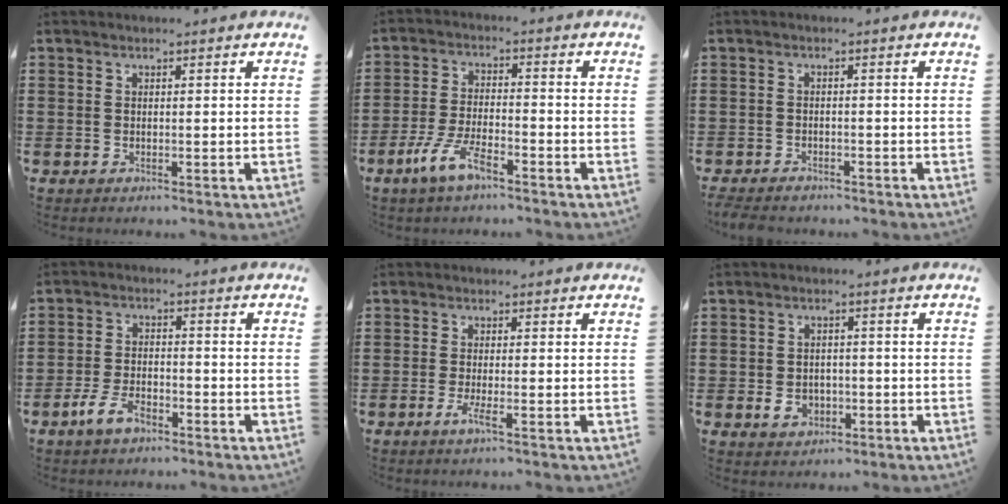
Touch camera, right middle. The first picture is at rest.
{"total": 6.5, "force": [-4.0, 1.6, 4.9], "torque": [-0.116, -0.008, -0.079]}
{"total": 1.5, "force": [-1.4, 0.4, 0.3], "torque": [-0.010, 0.001, -0.029]}
{"total": 4.8, "force": [-3.0, 1.9, 3.2], "torque": [-0.071, 0.004, -0.061]}
{"total": 2.4, "force": [-1.0, 0.1, 2.1], "torque": [-0.051, -0.010, -0.023]}
{"total": 3.0, "force": [-0.9, 2.3, 1.8], "torque": [-0.028, -0.001, -0.020]}